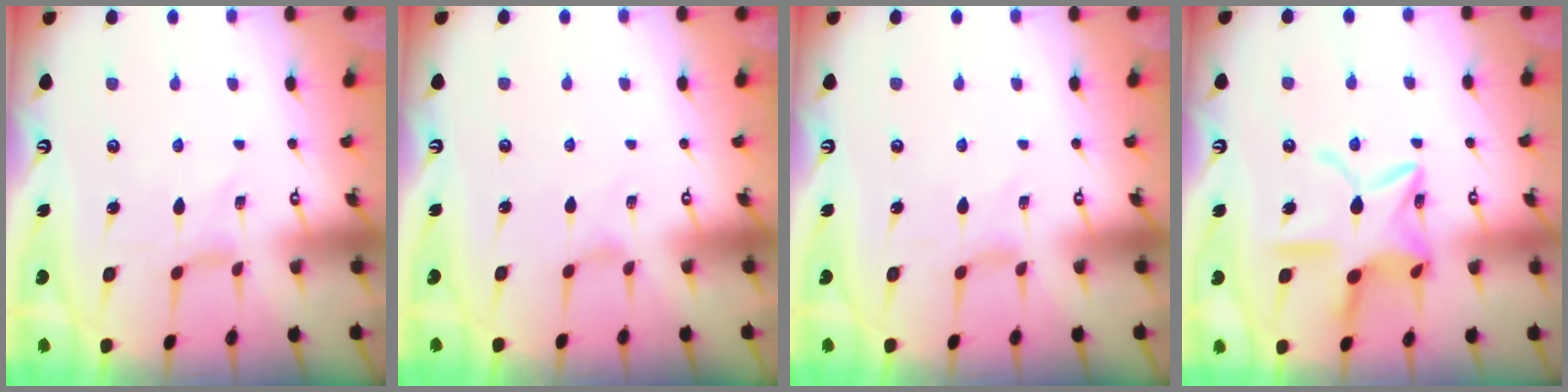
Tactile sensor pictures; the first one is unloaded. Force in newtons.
{"total": 0.9, "press": 0.8, "slide": 0.3}
{"total": 1.1, "press": 1.1, "slide": 0.2}
{"total": 15.2, "press": 15.2, "slide": 1.2}